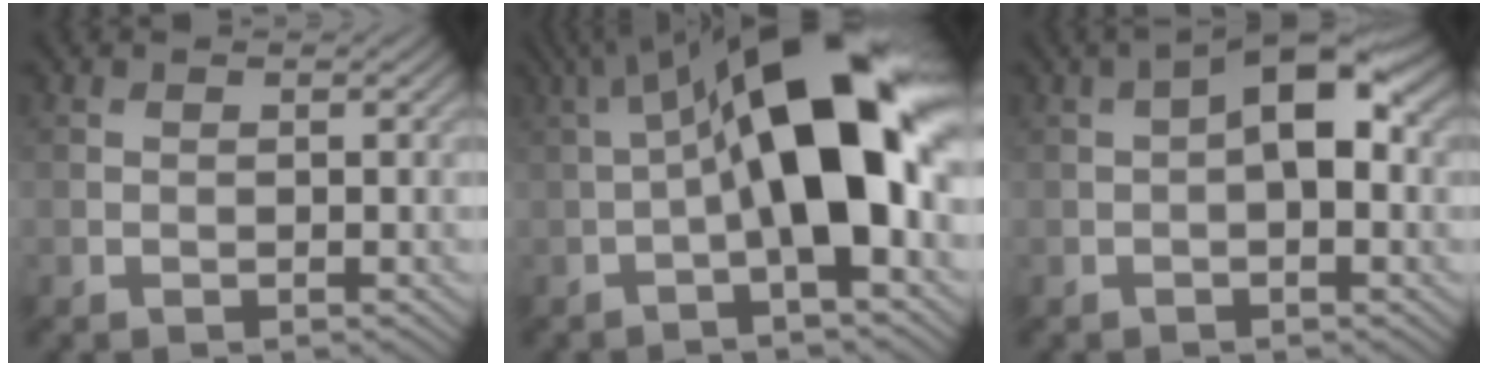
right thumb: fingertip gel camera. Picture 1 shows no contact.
{"total": 16.3, "force": [0.4, 5.4, 15.4], "torque": [-0.241, 0.038, -0.005]}
{"total": 6.6, "force": [1.0, 2.9, 5.8], "torque": [-0.096, 0.013, 0.010]}